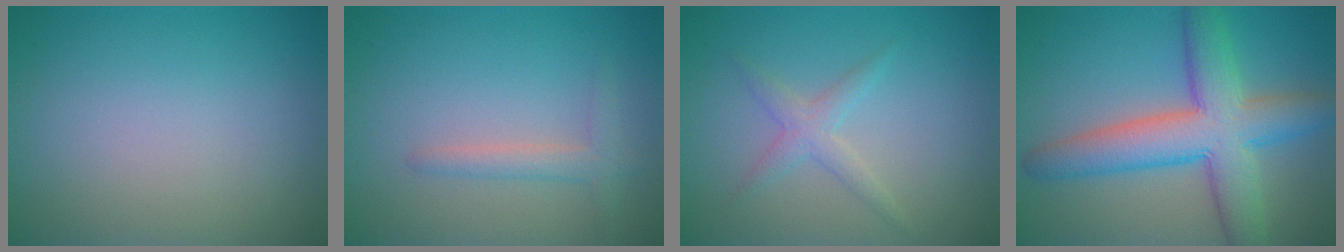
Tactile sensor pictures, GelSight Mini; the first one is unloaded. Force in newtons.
{"total": 1.9, "press": 1.9, "slide": 0.2}
{"total": 1.8, "press": 1.8, "slide": 0.1}
{"total": 8.3, "press": 8.3, "slide": 0.5}